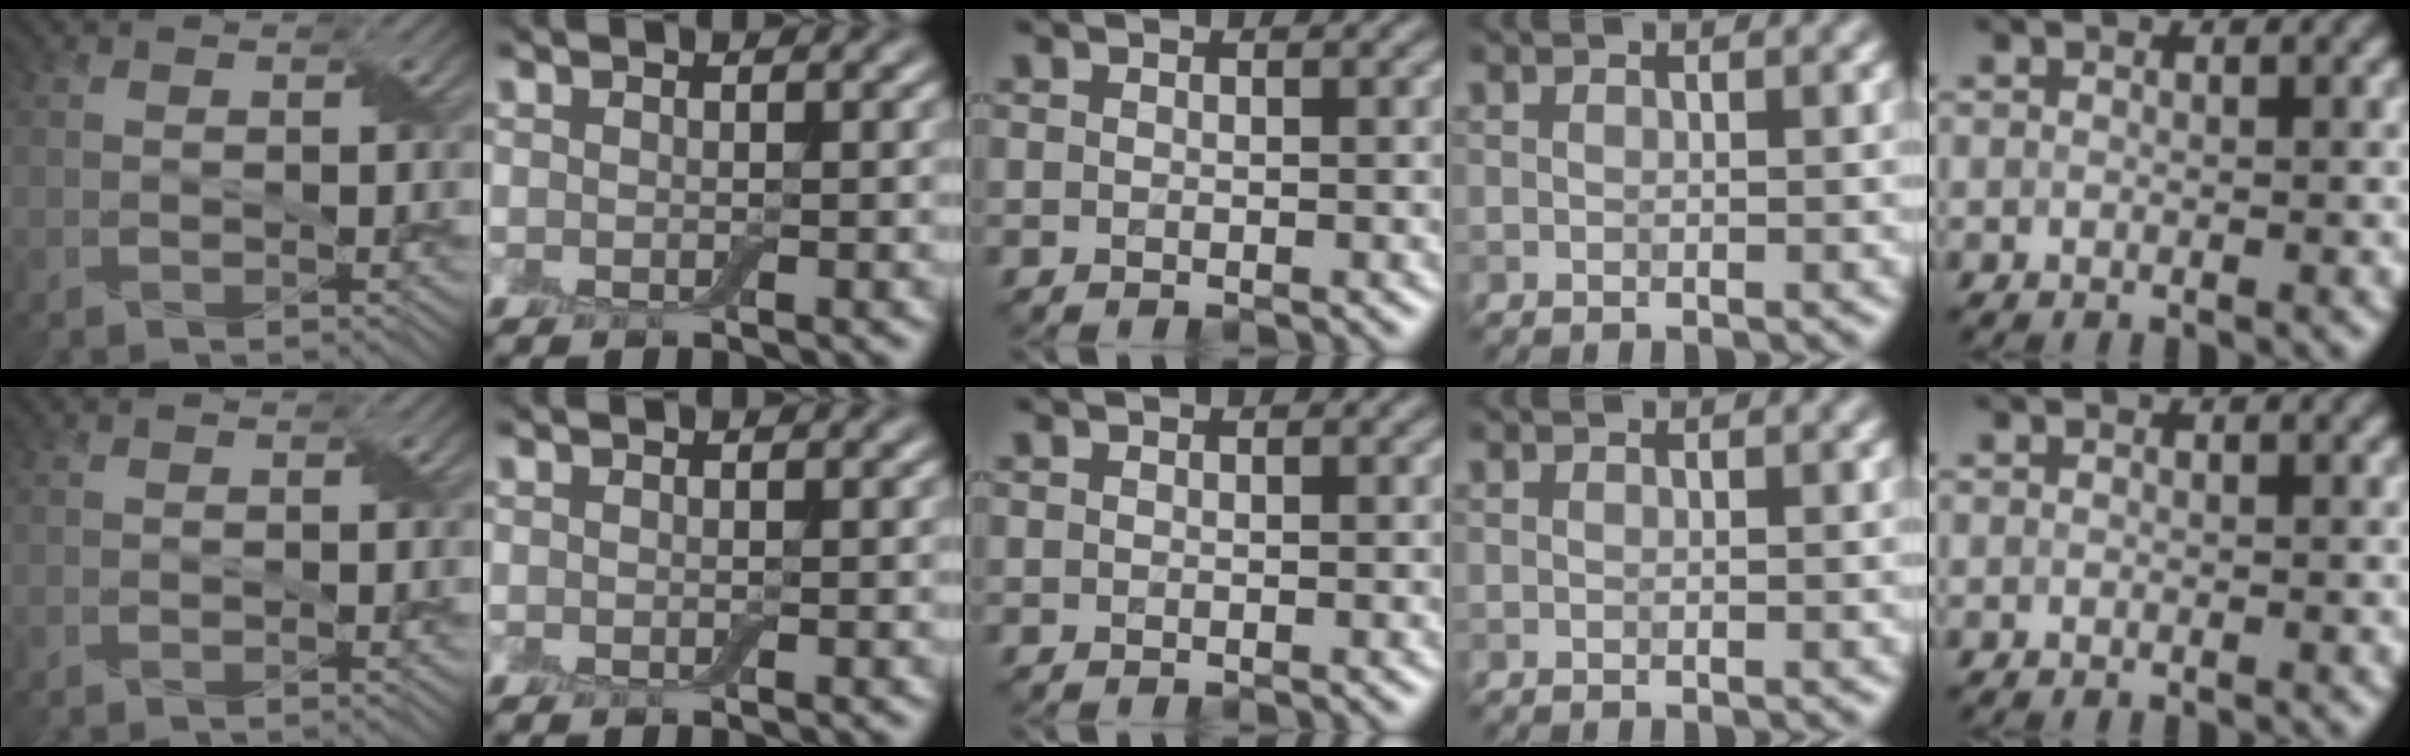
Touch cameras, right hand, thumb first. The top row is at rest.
{}